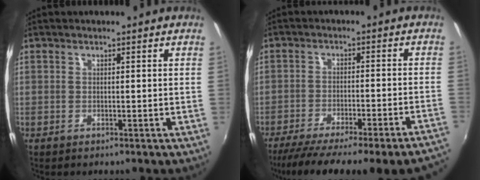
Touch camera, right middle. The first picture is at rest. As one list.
[{"total": 18.9, "force": [-16.5, 0.1, 9.2], "torque": [-0.145, -0.042, -0.232]}]